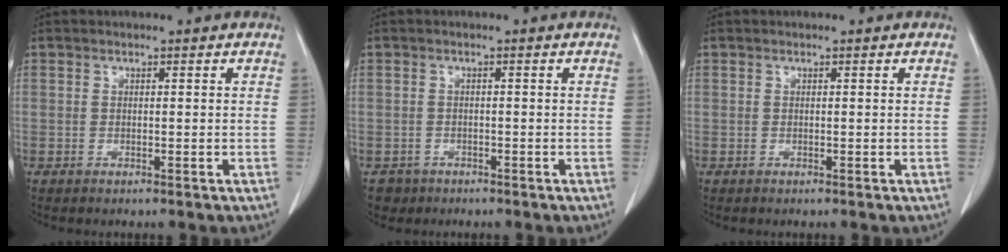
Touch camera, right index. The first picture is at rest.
{"total": 2.3, "force": [-1.4, 1.8, -0.2], "torque": [-0.002, 0.007, -0.024]}
{"total": 0.0}